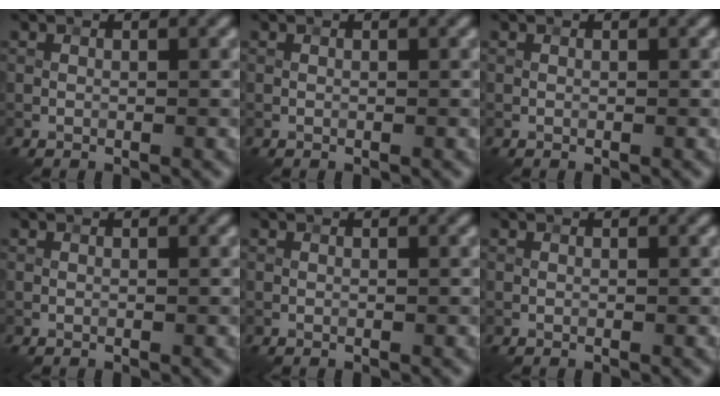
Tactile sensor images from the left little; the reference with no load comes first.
{"total": 0.0}
{"total": 0.0}
{"total": 0.0}
{"total": 0.0}
{"total": 0.0}